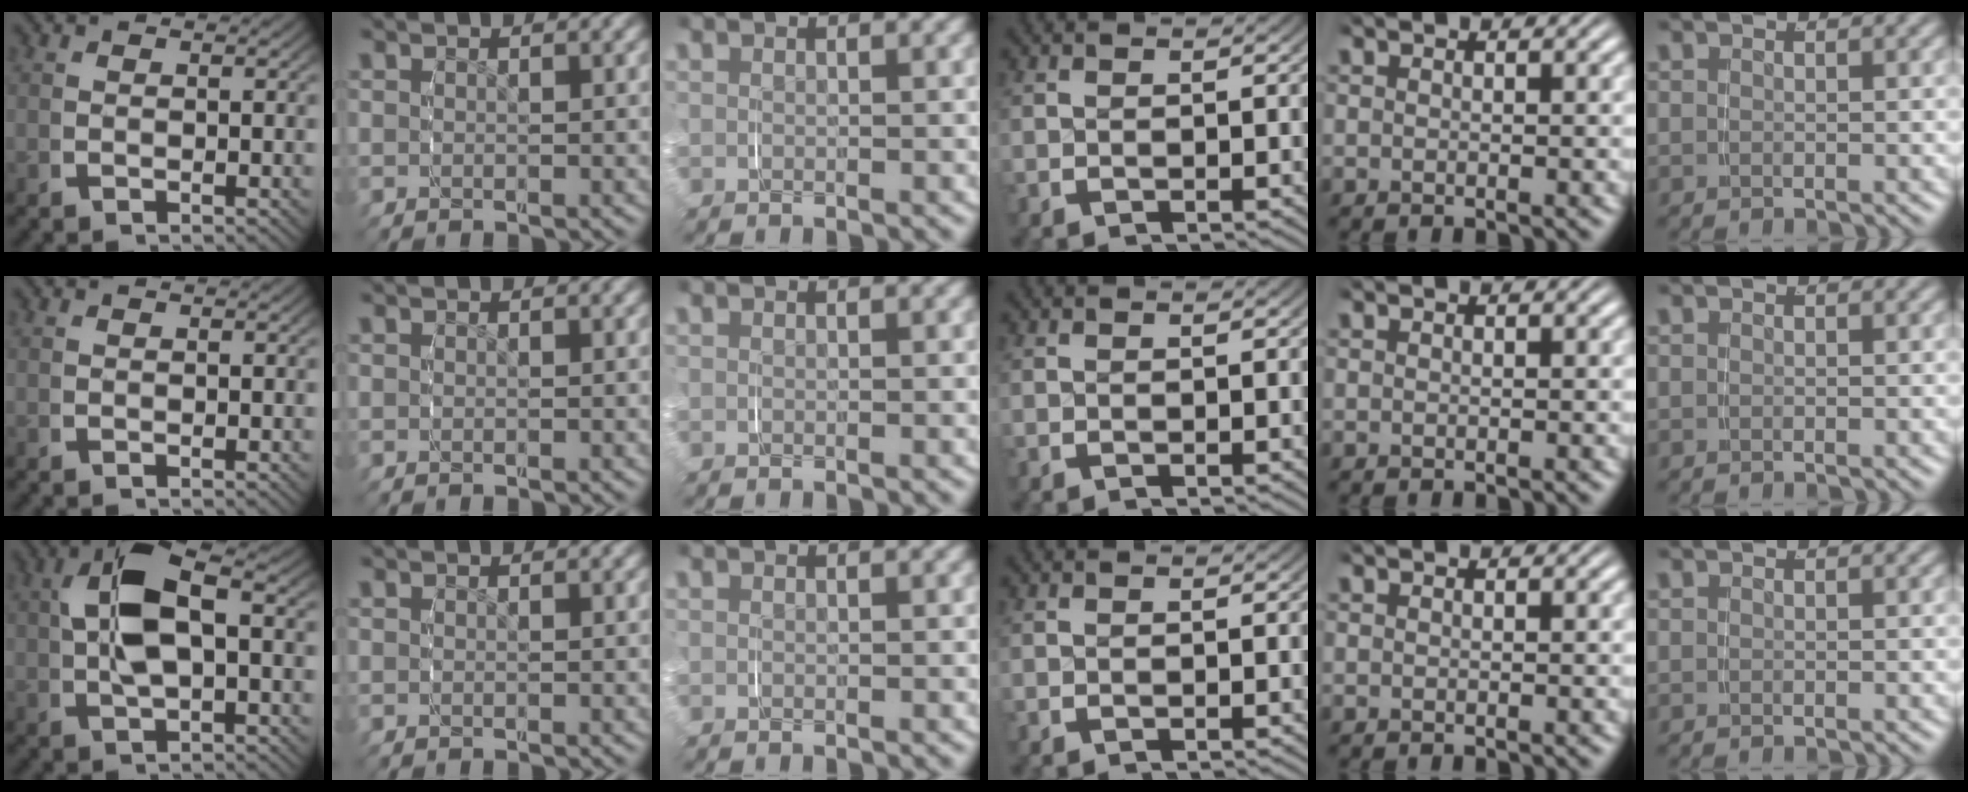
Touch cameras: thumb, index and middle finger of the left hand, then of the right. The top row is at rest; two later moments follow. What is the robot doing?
{"motion": "grasp_and_lifting", "object": "jar lid"}